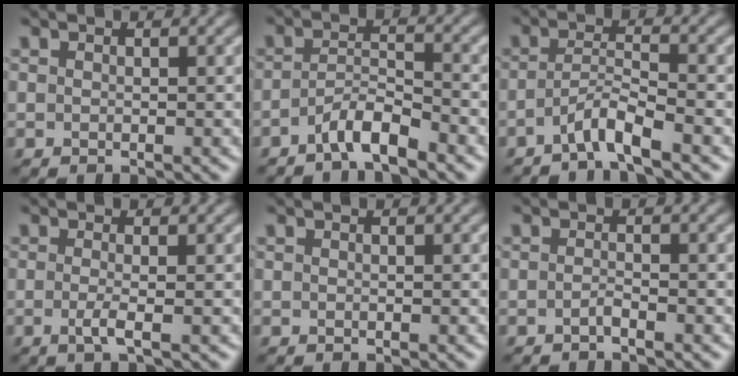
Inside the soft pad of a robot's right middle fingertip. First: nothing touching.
{"total": 3.2, "force": [-2.4, 0.6, 2.0], "torque": [-0.035, 0.008, -0.050]}
{"total": 2.9, "force": [-2.1, 0.2, 2.0], "torque": [-0.037, 0.006, -0.048]}
{"total": 1.9, "force": [-0.4, 0.5, 1.8], "torque": [-0.034, -0.006, -0.013]}
{"total": 0.0}
{"total": 0.9, "force": [-0.6, 0.1, 0.6], "torque": [-0.012, 0.003, -0.013]}